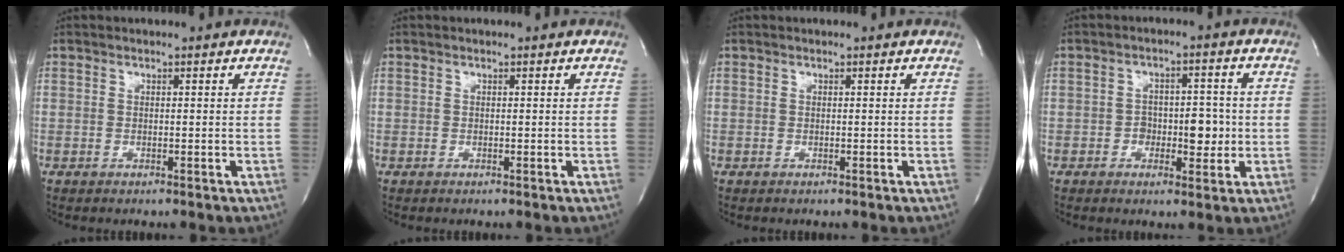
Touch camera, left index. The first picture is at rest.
{"total": 0.0}
{"total": 0.0}
{"total": 5.5, "force": [-1.0, 3.2, 4.3], "torque": [-0.051, 0.012, -0.010]}